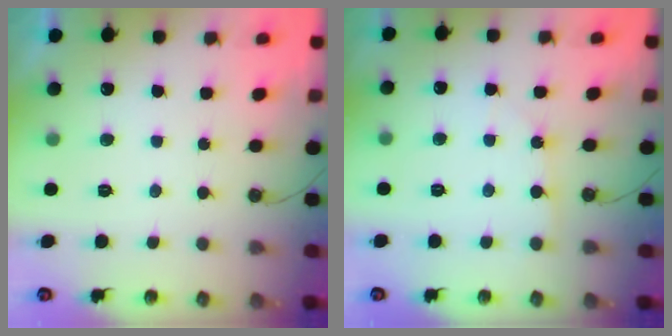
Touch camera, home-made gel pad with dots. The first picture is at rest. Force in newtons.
{"total": 3.6, "press": 3.6, "slide": 0.4}